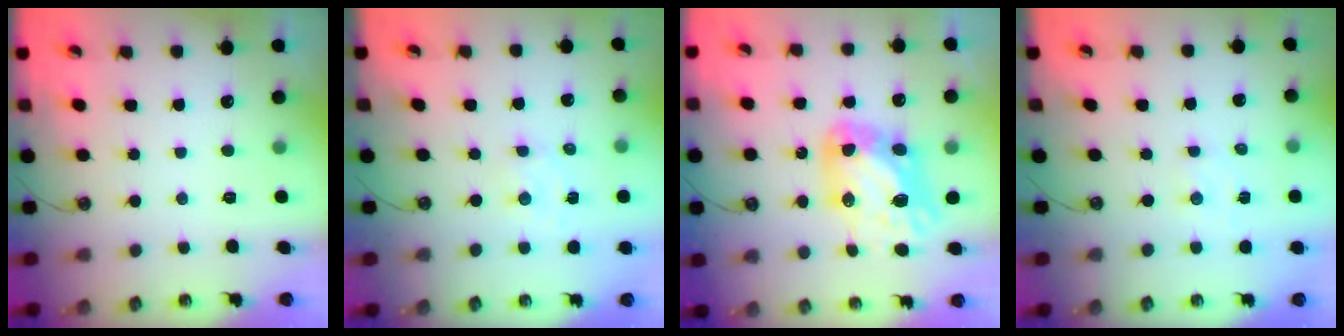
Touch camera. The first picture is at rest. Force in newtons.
{"total": 1.6, "press": 1.6, "slide": 0.1}
{"total": 12.7, "press": 12.7, "slide": 0.8}
{"total": 2.2, "press": 2.2, "slide": 0.4}